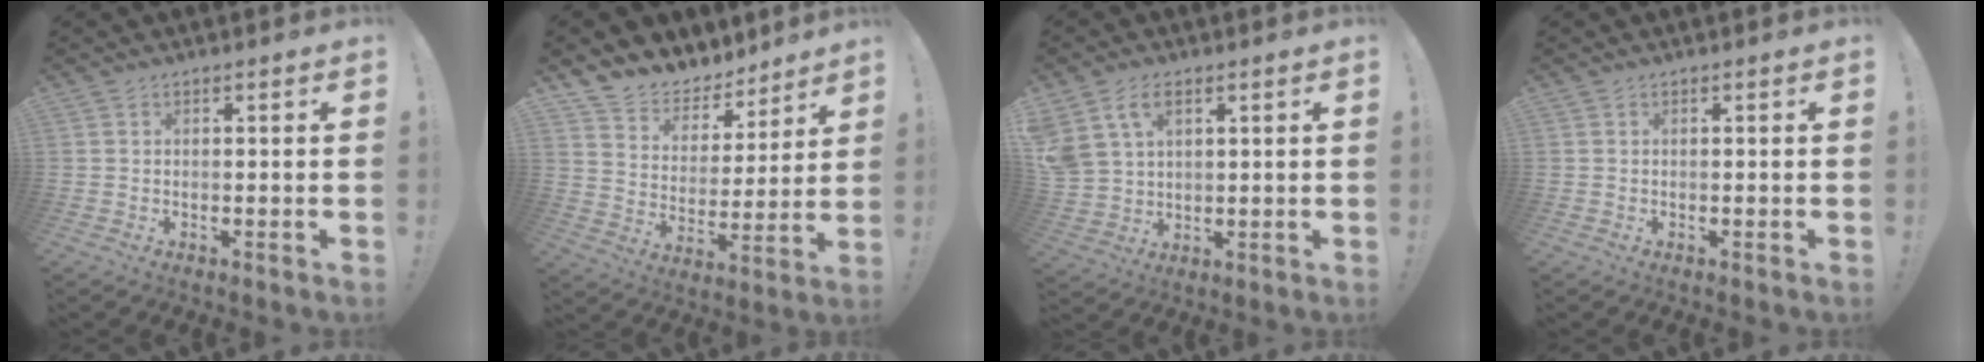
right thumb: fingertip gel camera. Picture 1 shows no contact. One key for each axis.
{"total": 8.6, "fx": 7.4, "fy": 4.4, "fz": 0.6, "tx": -0.016, "ty": -0.072, "tz": 0.138}
{"total": 8.7, "fx": 4.6, "fy": 5.7, "fz": 4.8, "tx": -0.097, "ty": -0.011, "tz": 0.094}
{"total": 0.0}